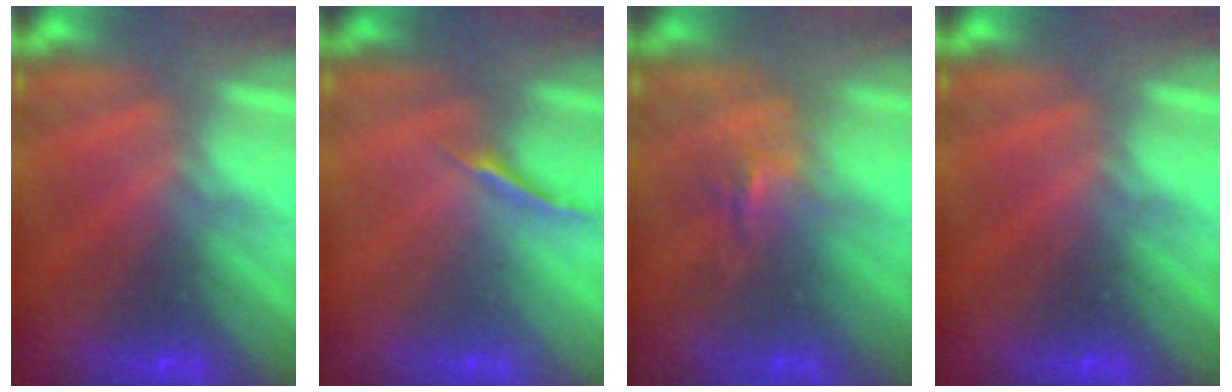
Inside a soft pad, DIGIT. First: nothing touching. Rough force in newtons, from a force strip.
{"total": 1.3}
{"total": 2.4}
{"total": 0.0}